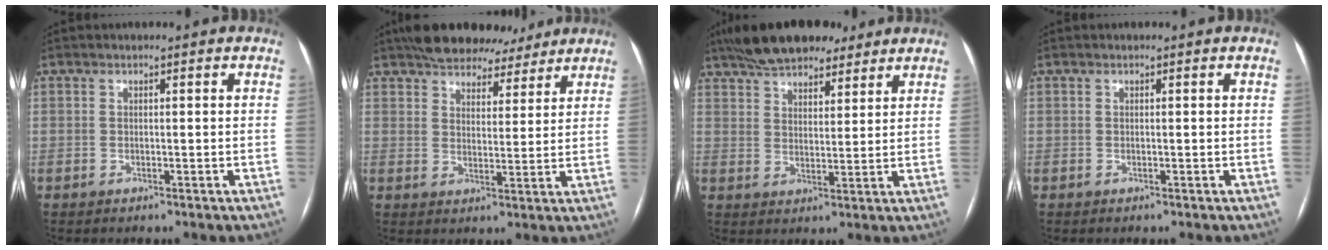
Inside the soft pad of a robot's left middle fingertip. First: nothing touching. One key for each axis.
{"total": 13.5, "fx": 11.2, "fy": 5.5, "fz": 5.1, "tx": -0.079, "ty": 0.028, "tz": 0.164}
{"total": 14.9, "fx": 11.6, "fy": 5.9, "fz": 7.1, "tx": -0.133, "ty": 0.040, "tz": 0.190}
{"total": 0.0}